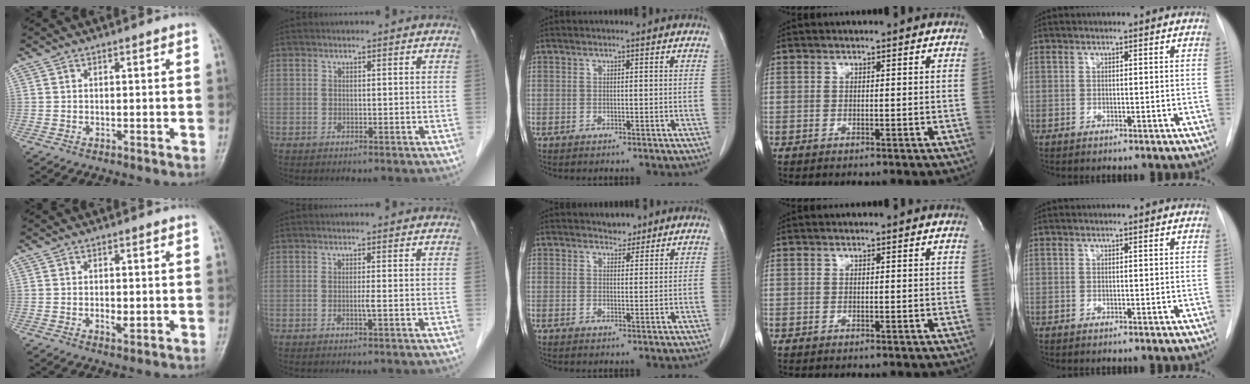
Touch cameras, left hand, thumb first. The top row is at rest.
{"thumb": {"total": 2.3, "force": [-0.3, 1.2, 1.9], "torque": [-0.030, -0.004, -0.005]}, "index": {"total": 0.9, "force": [-0.2, -0.3, 0.8], "torque": [-0.009, 0.000, -0.009]}, "middle": {"total": 2.1, "force": [1.8, 1.0, 0.3], "torque": [-0.004, -0.004, 0.027]}}